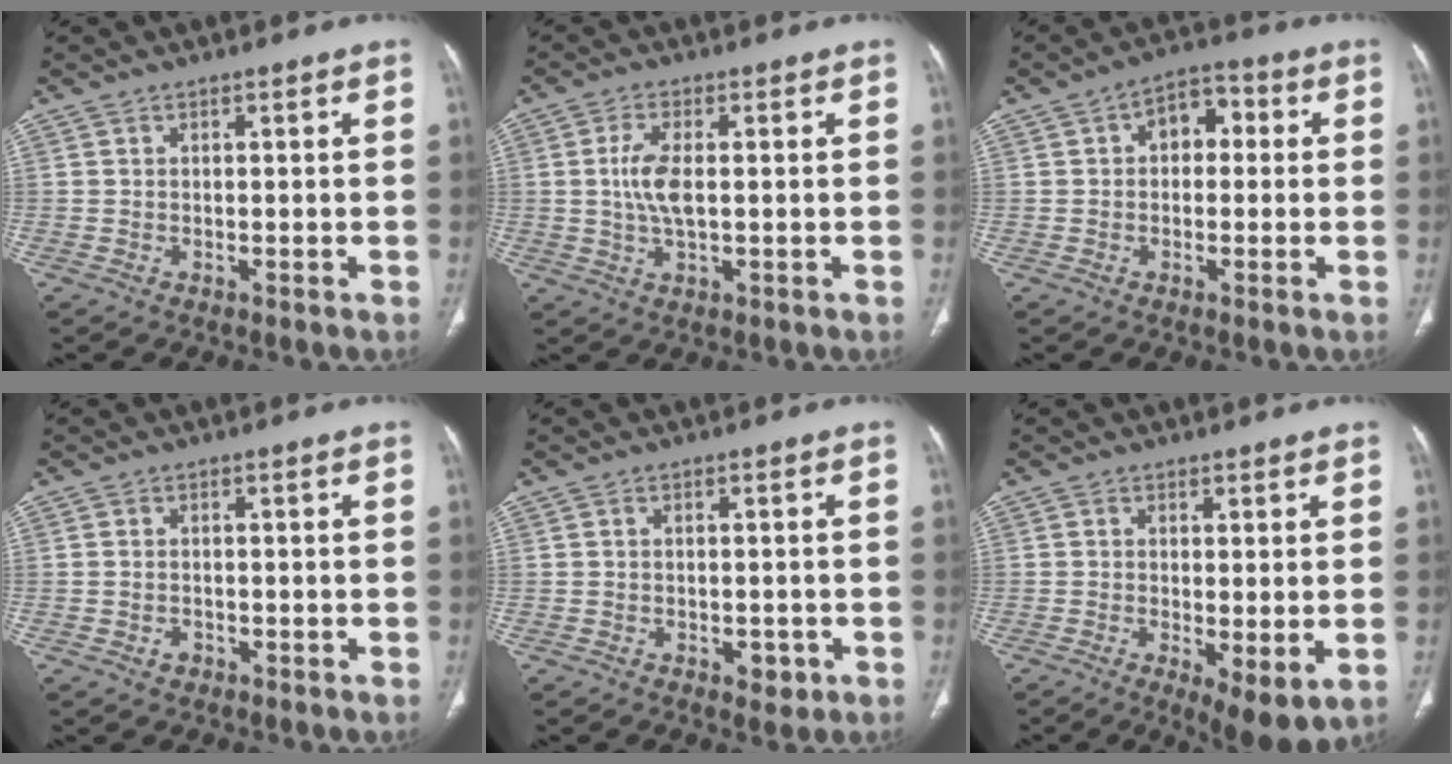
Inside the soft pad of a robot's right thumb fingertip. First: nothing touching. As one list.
[{"total": 5.7, "force": [0.4, 2.3, 5.2], "torque": [-0.118, -0.001, 0.007]}, {"total": 6.6, "force": [0.9, 4.4, 4.8], "torque": [-0.043, 0.022, 0.004]}, {"total": 1.6, "force": [-0.7, 1.3, 0.6], "torque": [-0.008, 0.008, -0.009]}, {"total": 3.0, "force": [-1.2, 1.8, 2.0], "torque": [-0.015, 0.004, -0.011]}, {"total": 7.7, "force": [-1.9, 2.6, 7.0], "torque": [-0.110, -0.024, -0.027]}]